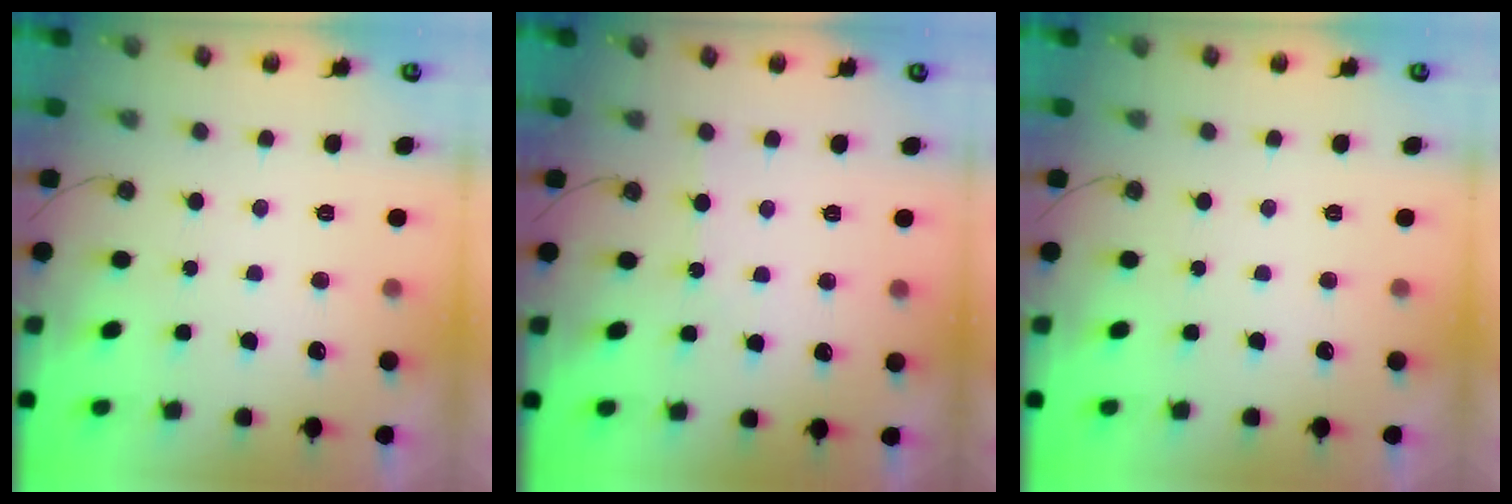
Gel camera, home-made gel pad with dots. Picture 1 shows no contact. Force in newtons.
{"total": 2.4, "press": 2.4, "slide": 0.4}
{"total": 0.0}